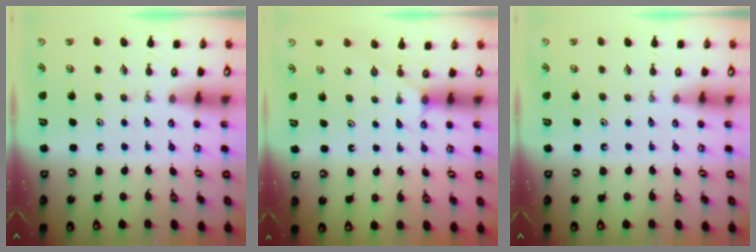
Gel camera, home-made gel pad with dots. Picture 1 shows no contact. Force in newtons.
{"total": 2.4, "press": 2.4, "slide": 0.4}
{"total": 0.0}